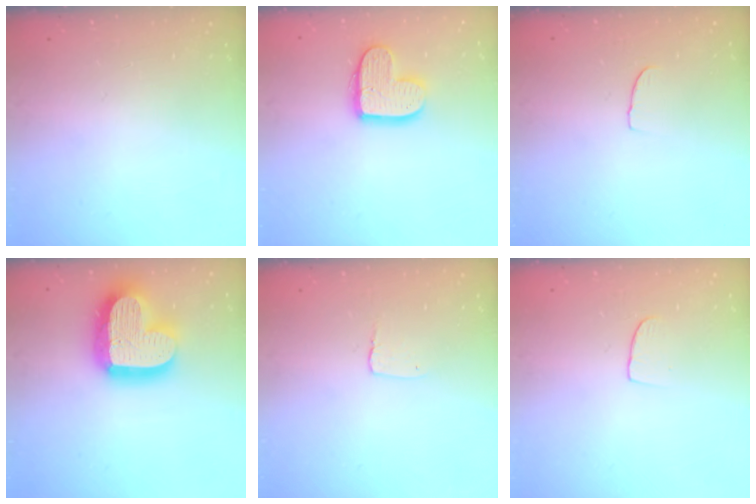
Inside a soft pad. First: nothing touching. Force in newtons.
{"total": 12.6, "press": 12.6, "slide": 0.9}
{"total": 3.3, "press": 3.3, "slide": 0.3}
{"total": 22.4, "press": 22.4, "slide": 1.9}
{"total": 2.9, "press": 2.9, "slide": 0.2}
{"total": 6.0, "press": 5.9, "slide": 0.5}